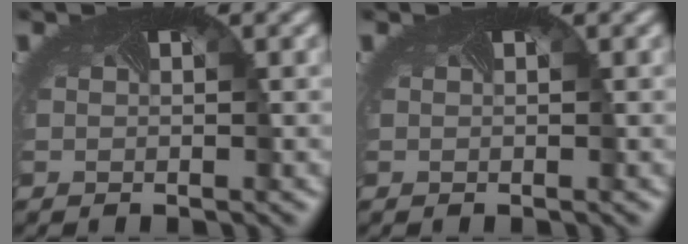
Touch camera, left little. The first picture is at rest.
{"total": 0.0}